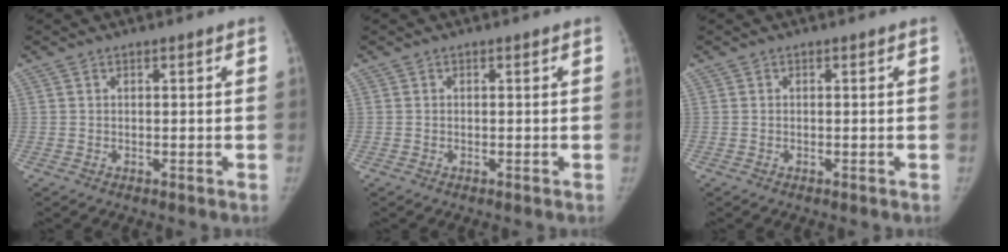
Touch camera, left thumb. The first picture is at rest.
{"total": 0.0}
{"total": 0.0}